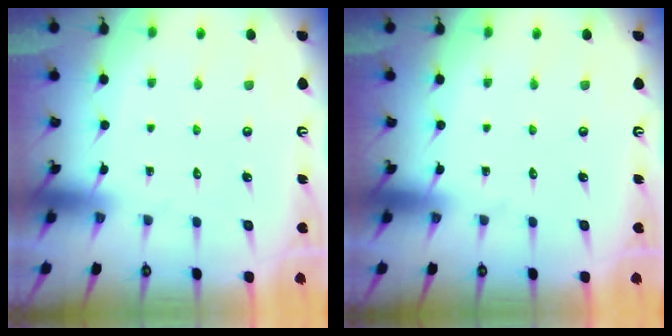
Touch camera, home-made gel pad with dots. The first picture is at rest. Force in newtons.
{"total": 0.0}